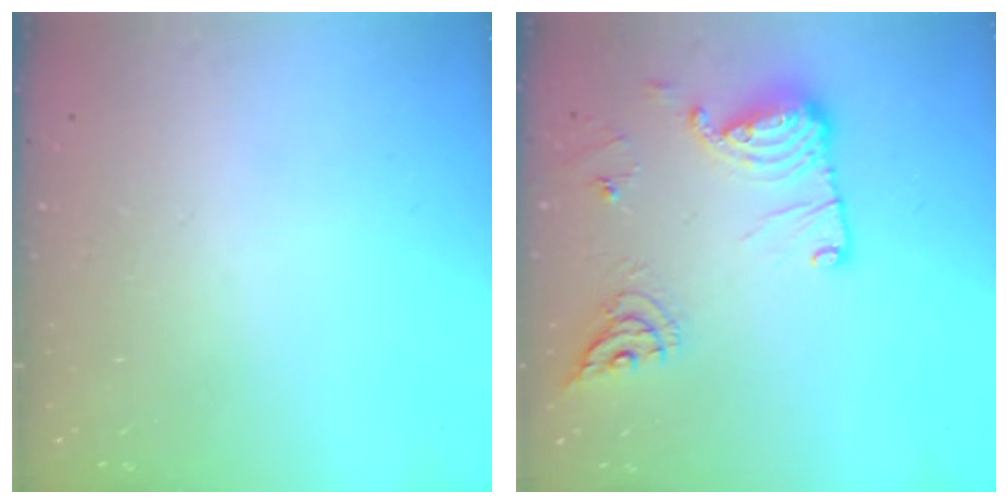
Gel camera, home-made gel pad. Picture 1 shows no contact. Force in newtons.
{"total": 14.5, "press": 14.5, "slide": 0.4}